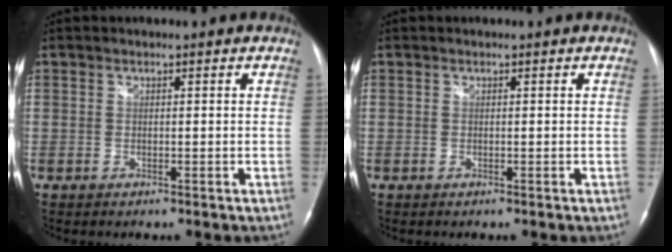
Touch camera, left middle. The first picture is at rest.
{"total": 0.0}